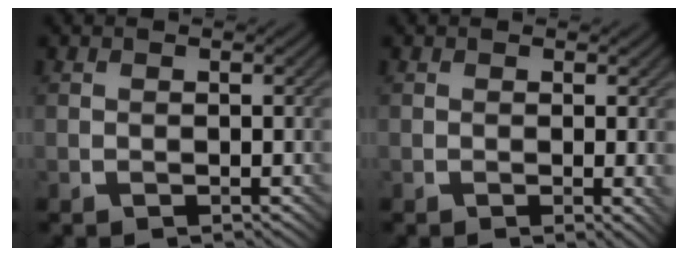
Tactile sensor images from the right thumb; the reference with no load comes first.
{"total": 1.8, "force": [-0.1, 0.3, 1.8], "torque": [-0.031, -0.003, -0.004]}